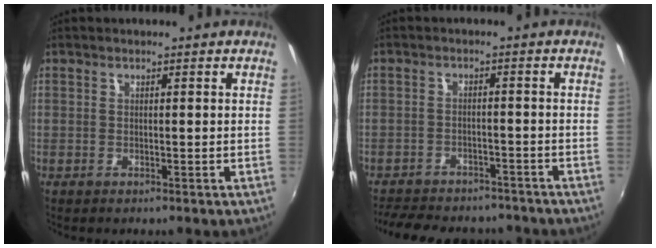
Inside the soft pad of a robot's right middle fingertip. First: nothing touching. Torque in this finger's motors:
{"motor_torque": [1.07, -1.07, 0.11, 0.04]}